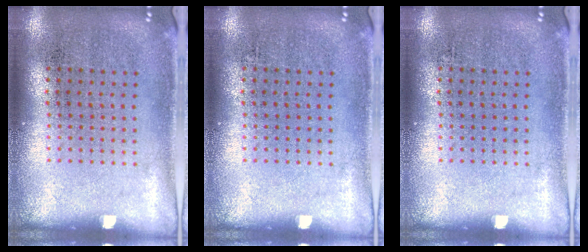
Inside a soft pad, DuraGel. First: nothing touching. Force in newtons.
{"total": 0.0}
{"total": 0.0}